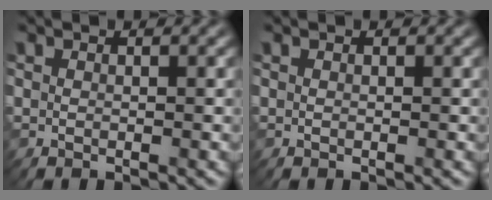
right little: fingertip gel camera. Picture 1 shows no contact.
{"total": 0.0}